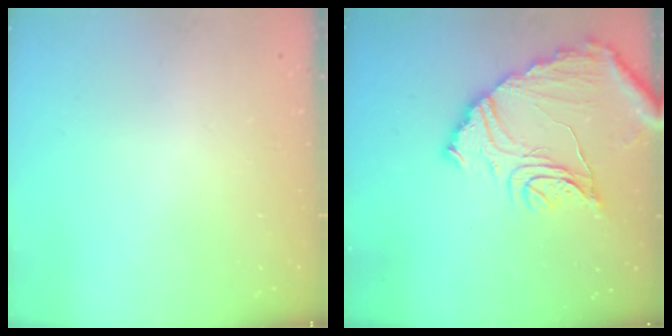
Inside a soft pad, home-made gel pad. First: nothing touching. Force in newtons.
{"total": 16.2, "press": 16.1, "slide": 1.8}